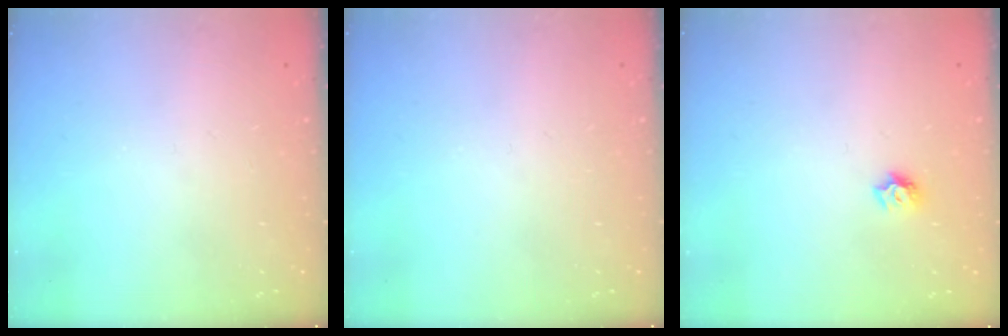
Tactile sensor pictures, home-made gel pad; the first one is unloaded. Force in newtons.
{"total": 0.0}
{"total": 5.6, "press": 5.6, "slide": 0.7}